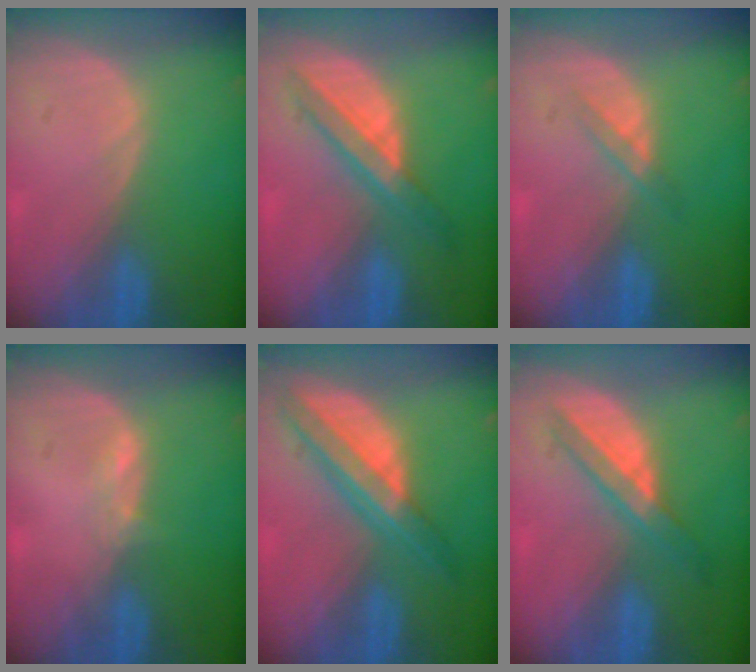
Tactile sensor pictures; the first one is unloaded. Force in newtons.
{"total": 5.7, "press": 5.6, "slide": 1.4}
{"total": 1.8, "press": 1.8, "slide": 0.2}
{"total": 1.3, "press": 1.2, "slide": 0.5}
{"total": 7.9, "press": 6.6, "slide": 4.2}
{"total": 5.9, "press": 5.4, "slide": 2.6}